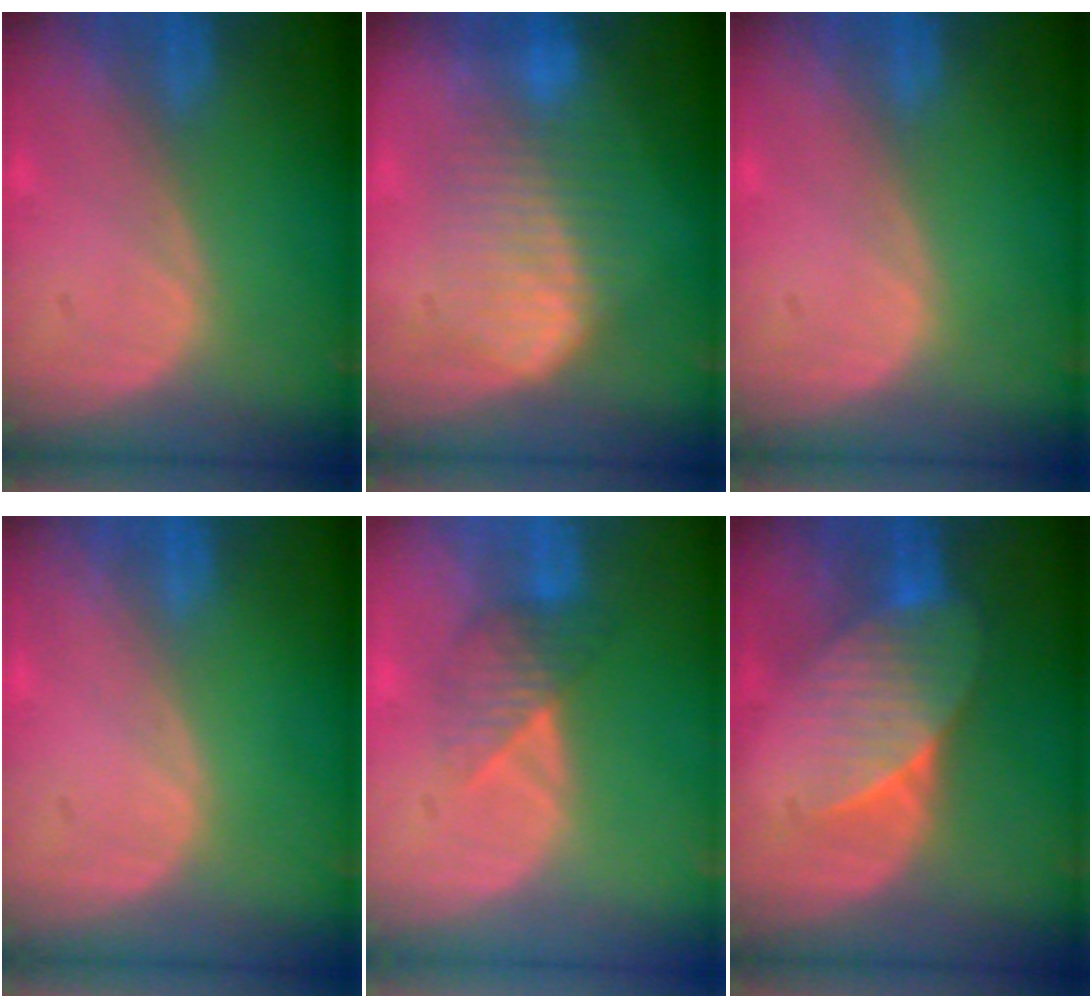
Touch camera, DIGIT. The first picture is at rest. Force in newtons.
{"total": 7.3, "press": 7.3, "slide": 0.2}
{"total": 0.0}
{"total": 0.0}
{"total": 4.0, "press": 3.7, "slide": 1.6}
{"total": 7.3, "press": 6.9, "slide": 2.5}